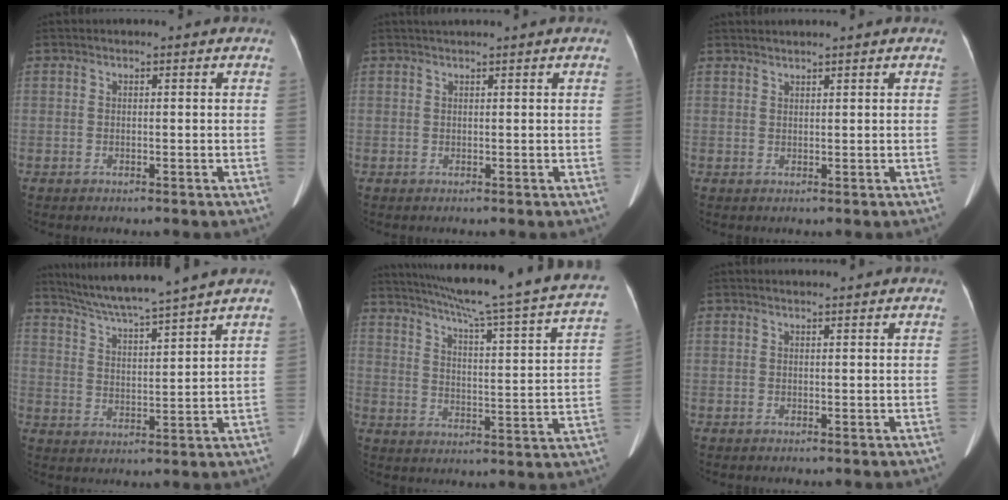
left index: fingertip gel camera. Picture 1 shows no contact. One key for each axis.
{"total": 2.0, "fx": 1.8, "fy": -0.5, "fz": 0.8, "tx": -0.008, "ty": 0.019, "tz": 0.036}
{"total": 2.6, "fx": 2.5, "fy": -0.2, "fz": 0.8, "tx": -0.010, "ty": 0.024, "tz": 0.042}
{"total": 12.2, "fx": 10.9, "fy": -1.6, "fz": 5.3, "tx": -0.093, "ty": 0.008, "tz": 0.181}
{"total": 28.0, "fx": 23.5, "fy": 0.3, "fz": 15.3, "tx": -0.236, "ty": -0.042, "tz": 0.299}
{"total": 2.8, "fx": 2.7, "fy": 0.0, "fz": 0.8, "tx": -0.010, "ty": 0.014, "tz": 0.034}